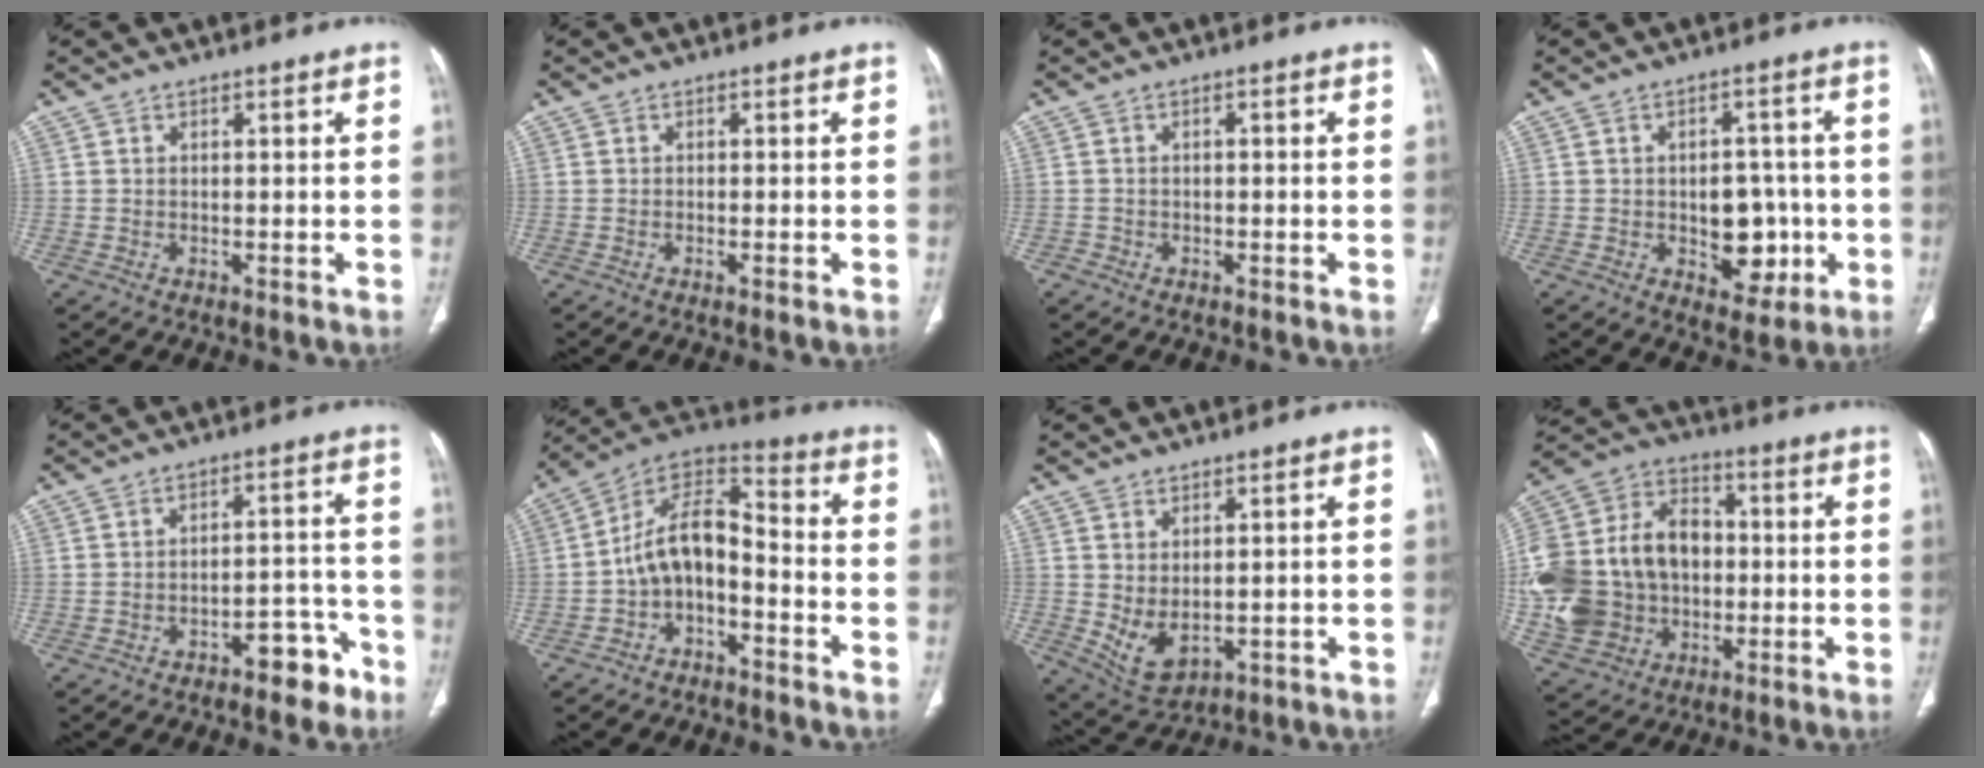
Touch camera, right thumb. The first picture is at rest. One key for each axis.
{"total": 1.0, "fx": -0.4, "fy": 0.1, "fz": 0.9, "tx": -0.018, "ty": -0.002, "tz": -0.006}
{"total": 1.1, "fx": -0.7, "fy": 0.8, "fz": 0.2, "tx": 0.002, "ty": 0.008, "tz": -0.015}
{"total": 9.7, "fx": -1.8, "fy": 6.5, "fz": 7.0, "tx": -0.053, "ty": 0.014, "tz": -0.013}
{"total": 7.2, "fx": -4.6, "fy": 3.5, "fz": 4.1, "tx": -0.037, "ty": 0.054, "tz": -0.058}
{"total": 11.5, "fx": -4.0, "fy": 6.8, "fz": 8.4, "tx": -0.136, "ty": 0.087, "tz": -0.080}
{"total": 6.4, "fx": 0.0, "fy": 3.9, "fz": 5.1, "tx": -0.087, "ty": -0.009, "tz": 0.025}
{"total": 24.2, "fx": -1.6, "fy": 18.8, "fz": 15.1, "tx": -0.303, "ty": 0.031, "tz": -0.013}